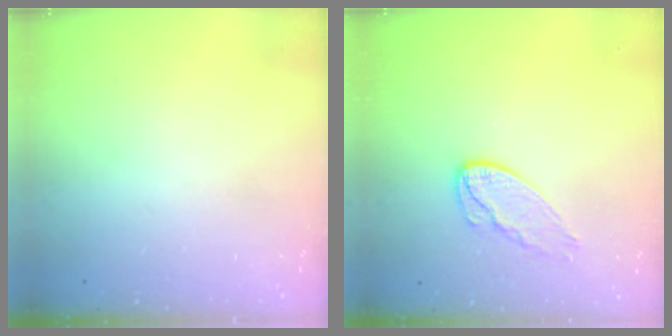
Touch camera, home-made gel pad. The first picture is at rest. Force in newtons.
{"total": 8.3, "press": 8.3, "slide": 0.1}